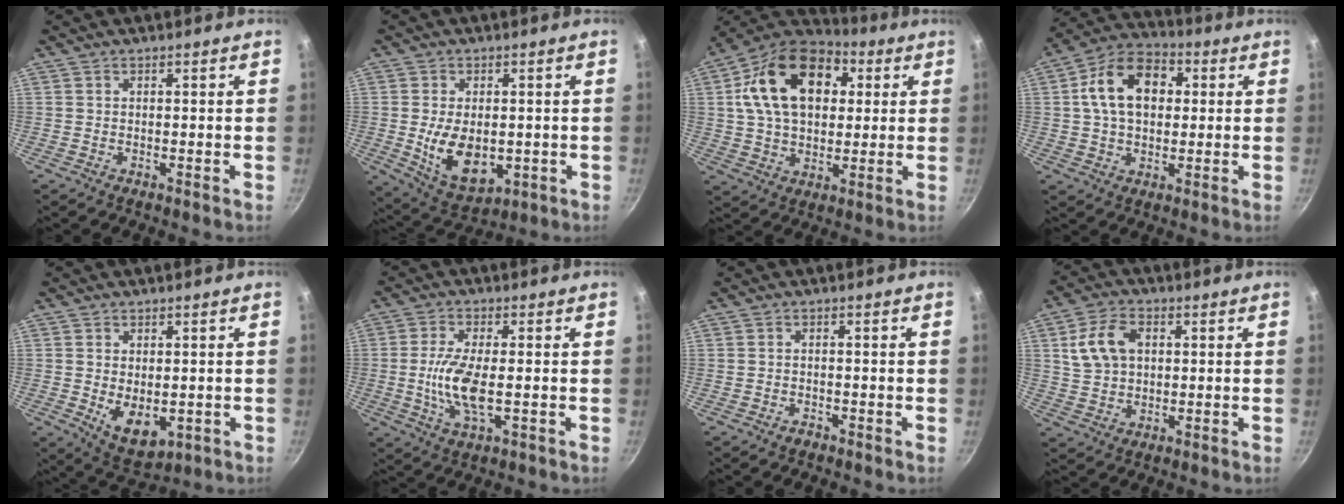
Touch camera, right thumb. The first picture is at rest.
{"total": 11.2, "force": [-0.8, 7.0, 8.7], "torque": [-0.133, -0.013, 0.006]}
{"total": 20.9, "force": [5.2, 14.1, 14.6], "torque": [-0.227, 0.016, 0.074]}
{"total": 14.1, "force": [2.6, 9.7, 9.9], "torque": [-0.139, 0.021, 0.027]}
{"total": 7.6, "force": [-0.7, 4.7, 6.0], "torque": [-0.082, -0.019, 0.008]}
{"total": 8.7, "force": [-0.8, 3.2, 8.0], "torque": [-0.167, -0.004, -0.020]}
{"total": 1.1, "force": [-0.9, 0.6, 0.3], "torque": [-0.007, 0.011, -0.015]}
{"total": 9.4, "force": [2.1, 6.6, 6.4], "torque": [-0.110, 0.009, 0.037]}